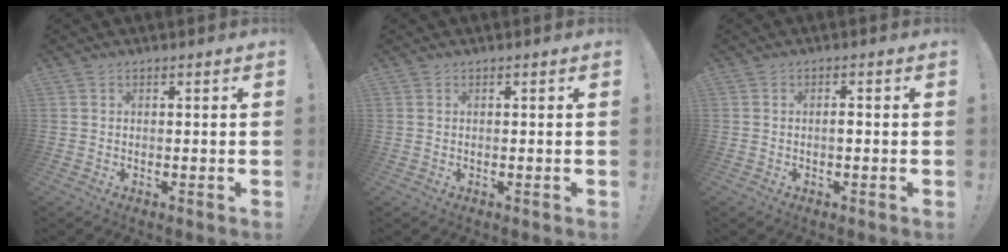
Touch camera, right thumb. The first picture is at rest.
{"total": 0.0}
{"total": 1.3, "force": [-0.5, 0.2, 1.2], "torque": [-0.017, 0.002, -0.012]}